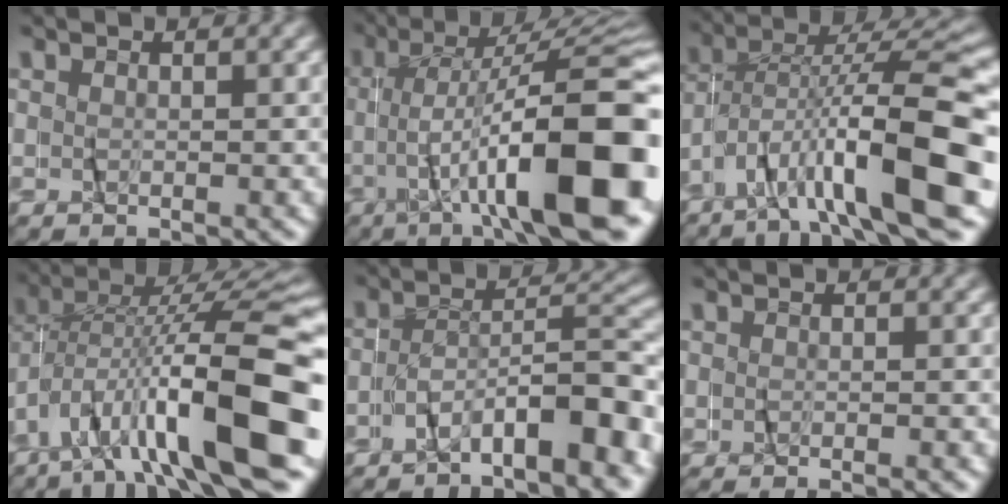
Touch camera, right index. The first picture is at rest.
{"total": 14.6, "force": [-4.0, 3.9, 13.4], "torque": [-0.183, -0.005, -0.054]}
{"total": 12.0, "force": [-6.1, 4.9, 9.1], "torque": [-0.144, -0.012, -0.092]}
{"total": 13.9, "force": [-6.5, 5.8, 10.9], "torque": [-0.168, -0.016, -0.089]}
{"total": 7.2, "force": [-5.8, 1.6, 4.0], "torque": [-0.050, 0.010, -0.101]}
{"total": 1.0, "force": [-0.9, -0.1, 0.3], "torque": [-0.008, -0.003, -0.014]}